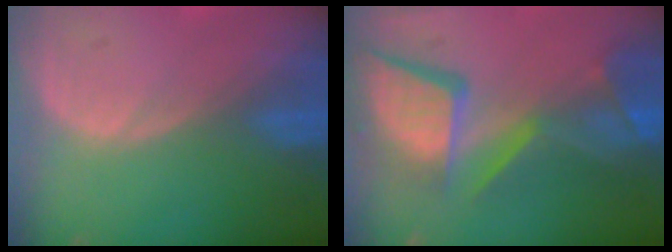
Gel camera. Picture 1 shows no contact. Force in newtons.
{"total": 13.7, "press": 11.2, "slide": 7.9}